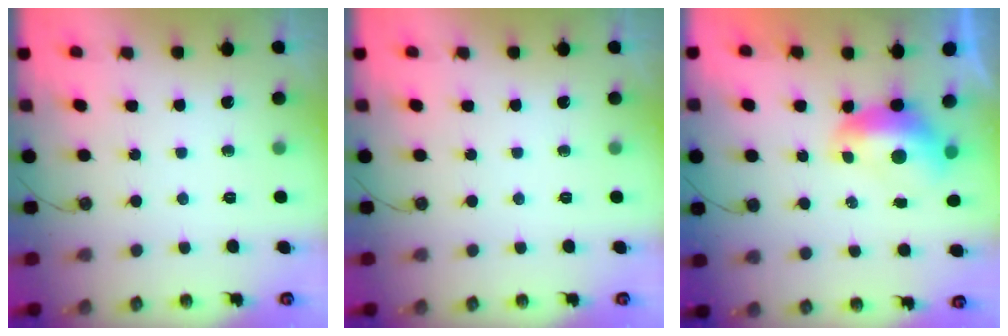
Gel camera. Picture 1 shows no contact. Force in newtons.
{"total": 0.0}
{"total": 1.7, "press": 1.5, "slide": 0.7}